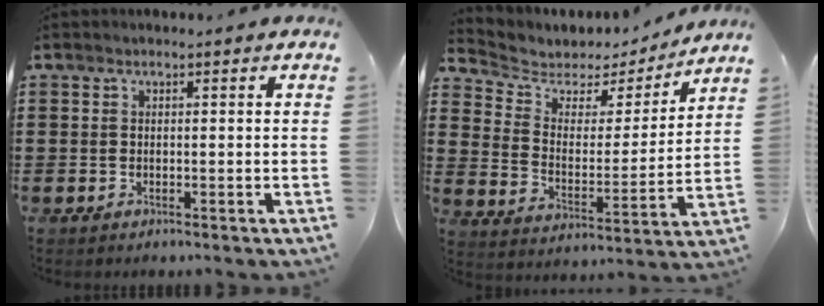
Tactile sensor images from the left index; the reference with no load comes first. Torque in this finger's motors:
{"motor_torque": [-0.33, 0.47, 0.03, -0.04]}